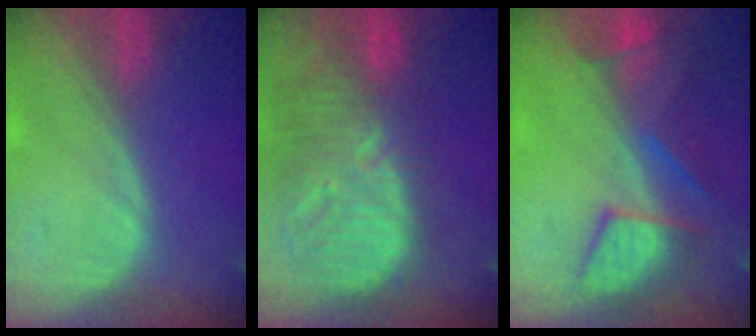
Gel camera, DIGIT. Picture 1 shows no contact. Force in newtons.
{"total": 13.5, "press": 11.6, "slide": 6.9}
{"total": 7.6, "press": 7.5, "slide": 1.2}